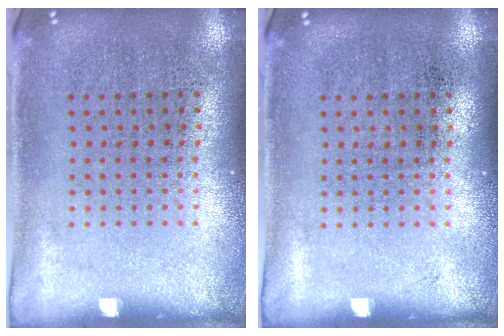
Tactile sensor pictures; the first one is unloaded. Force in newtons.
{"total": 0.0}